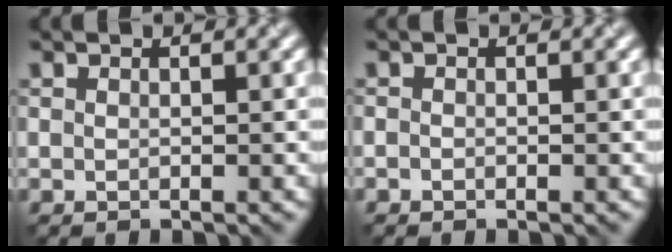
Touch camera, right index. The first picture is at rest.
{"total": 0.0}